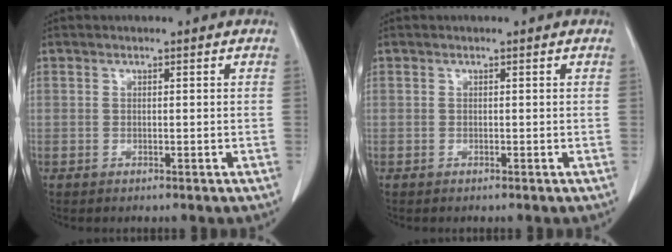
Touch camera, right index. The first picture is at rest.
{"total": 0.0}